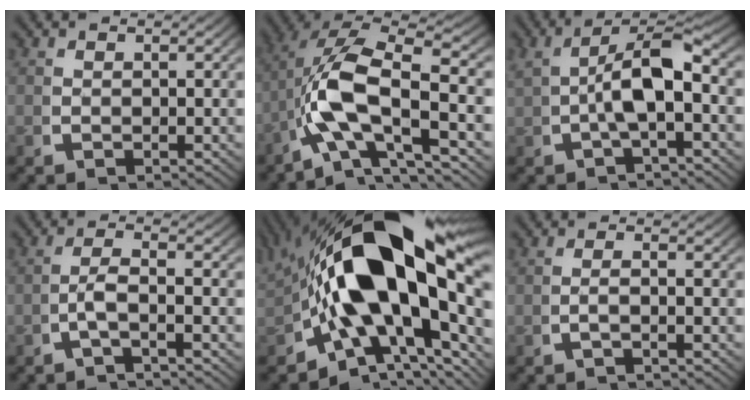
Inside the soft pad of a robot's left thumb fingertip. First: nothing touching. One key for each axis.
{"total": 10.5, "fx": -0.7, "fy": 6.3, "fz": 8.3, "tx": -0.178, "ty": -0.038, "tz": 0.003}
{"total": 7.1, "fx": 0.6, "fy": 3.4, "fz": 6.2, "tx": -0.119, "ty": -0.011, "tz": 0.015}
{"total": 3.2, "fx": -1.0, "fy": 0.8, "fz": 3.0, "tx": -0.070, "ty": -0.007, "tz": -0.017}
{"total": 22.2, "fx": 1.4, "fy": 12.2, "fz": 18.5, "tx": -0.326, "ty": -0.028, "tz": 0.036}
{"total": 1.6, "fx": -0.6, "fy": -0.1, "fz": 1.5, "tx": -0.036, "ty": 0.002, "tz": -0.011}